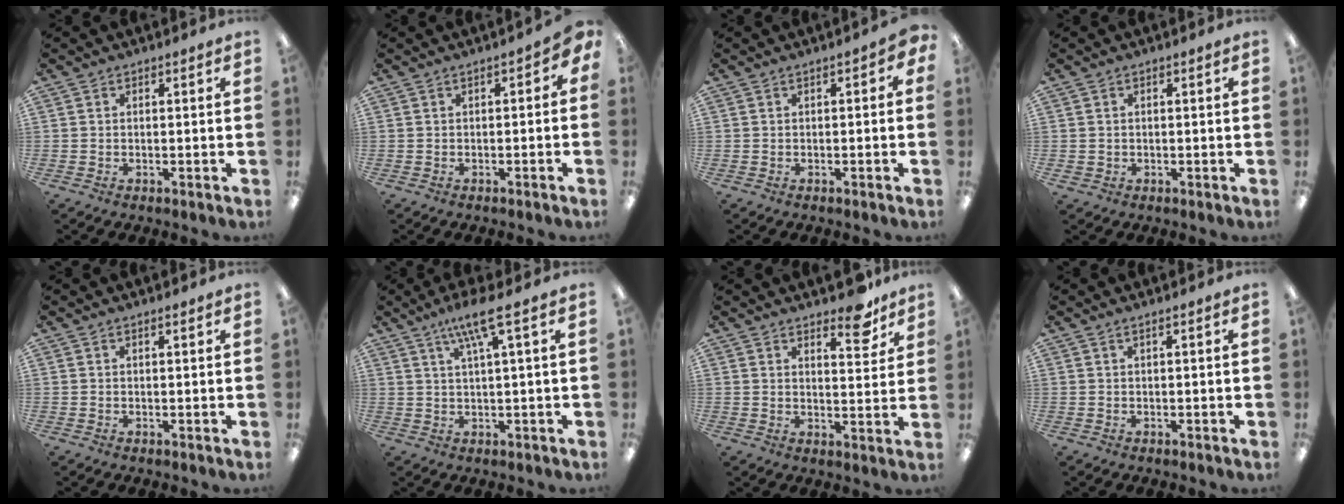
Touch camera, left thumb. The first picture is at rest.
{"total": 1.8, "force": [-0.9, 1.2, 1.0], "torque": [-0.019, 0.009, -0.018]}
{"total": 1.2, "force": [-0.6, 0.7, 0.8], "torque": [-0.014, 0.005, -0.011]}
{"total": 1.1, "force": [0.1, 1.0, -0.3], "torque": [0.003, 0.004, 0.000]}
{"total": 0.6, "force": [0.5, 0.0, 0.1], "torque": [-0.004, 0.002, 0.009]}
{"total": 7.9, "force": [4.0, 1.0, 6.7], "torque": [-0.128, -0.002, 0.067]}
{"total": 7.2, "force": [5.9, 2.5, 3.3], "torque": [-0.017, -0.044, 0.094]}
{"total": 0.8, "force": [0.4, 0.0, 0.7], "torque": [-0.014, -0.001, 0.008]}